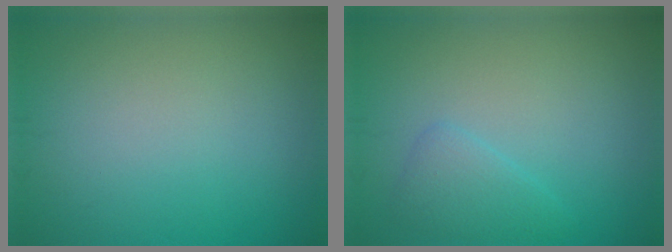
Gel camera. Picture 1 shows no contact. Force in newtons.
{"total": 2.0, "press": 2.0, "slide": 0.2}